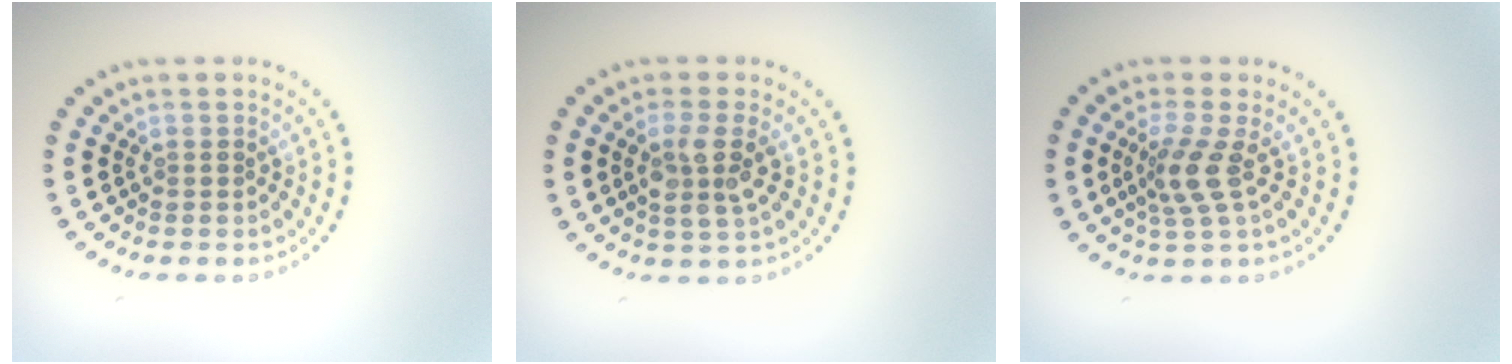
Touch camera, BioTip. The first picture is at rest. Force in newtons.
{"total": 3.0, "press": 2.7, "slide": 1.3}
{"total": 2.9, "press": 2.0, "slide": 2.0}